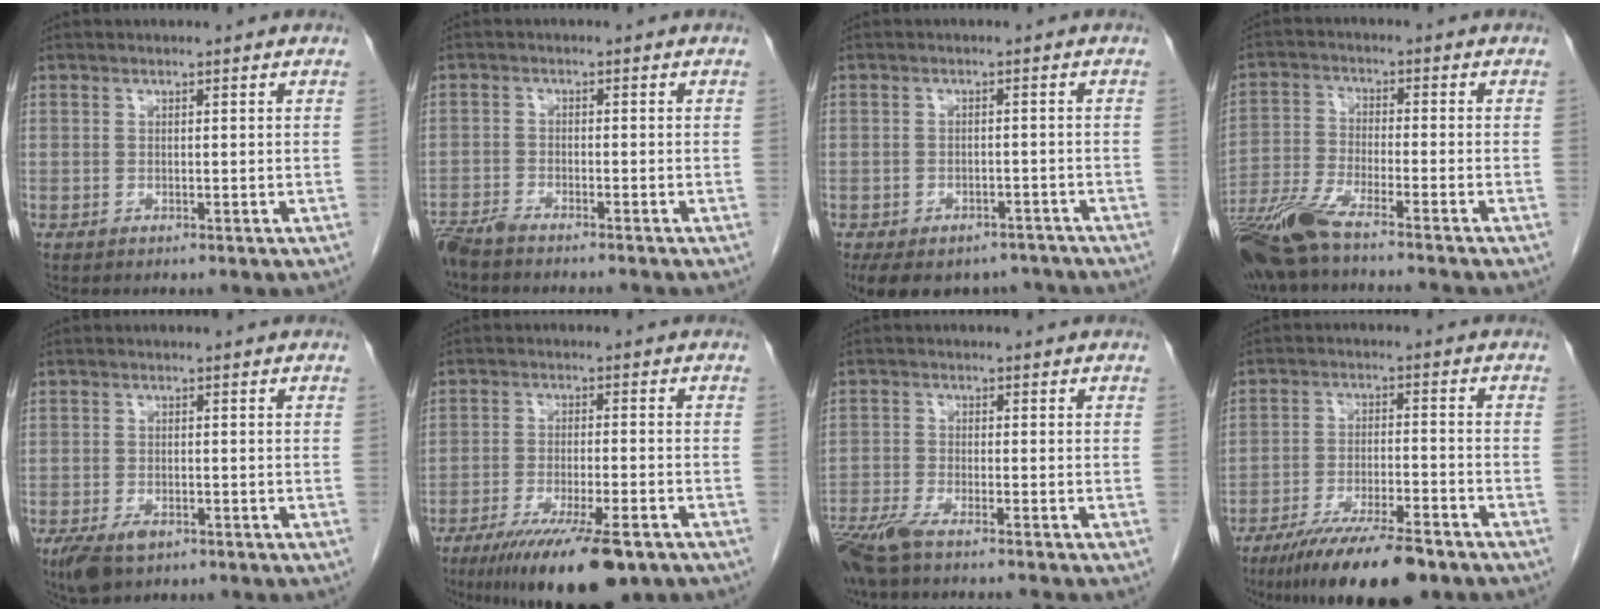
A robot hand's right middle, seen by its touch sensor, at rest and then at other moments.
{"total": 6.2, "force": [-5.6, 0.3, 2.5], "torque": [-0.029, -0.013, -0.093]}
{"total": 12.4, "force": [-9.6, 6.5, 4.3], "torque": [-0.083, 0.009, -0.119]}
{"total": 11.8, "force": [-9.6, 0.1, 6.8], "torque": [-0.130, -0.033, -0.172]}
{"total": 4.7, "force": [-2.9, 2.3, 2.9], "torque": [-0.059, -0.007, -0.044]}
{"total": 14.1, "force": [-9.6, 2.4, 10.0], "torque": [-0.153, -0.031, -0.153]}
{"total": 8.9, "force": [-7.5, 0.3, 4.8], "torque": [-0.083, -0.022, -0.131]}
{"total": 13.6, "force": [-10.1, 2.4, 8.7], "torque": [-0.142, -0.027, -0.169]}